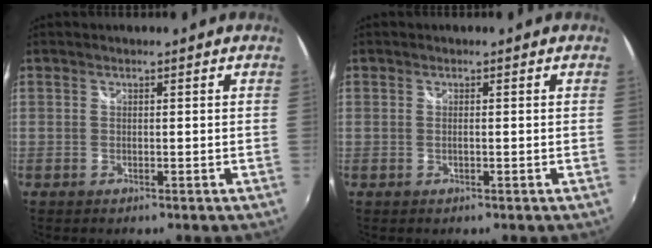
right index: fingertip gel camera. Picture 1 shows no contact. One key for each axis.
{"total": 0.0}